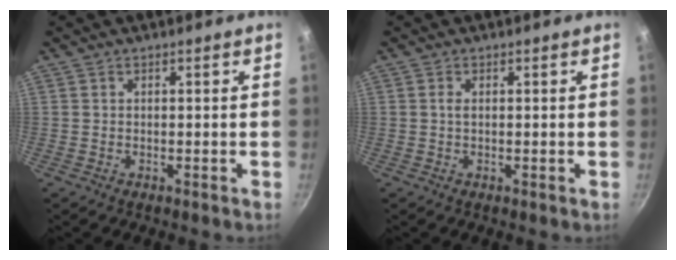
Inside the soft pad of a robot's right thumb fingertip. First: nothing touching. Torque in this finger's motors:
{"motor_torque": [1.78, 1.13, 0.00, 0.08, -0.06]}